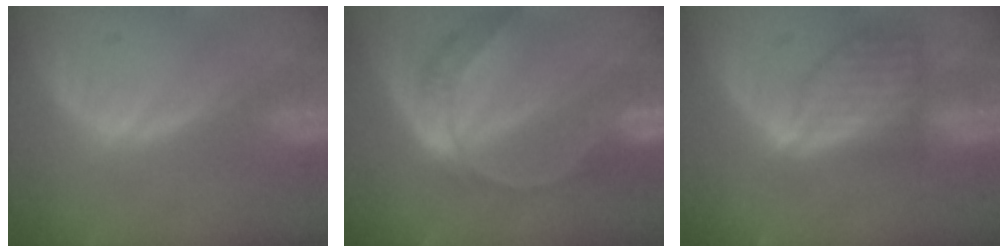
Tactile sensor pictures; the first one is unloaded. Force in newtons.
{"total": 7.7, "press": 6.5, "slide": 4.2}
{"total": 7.1, "press": 6.6, "slide": 2.6}